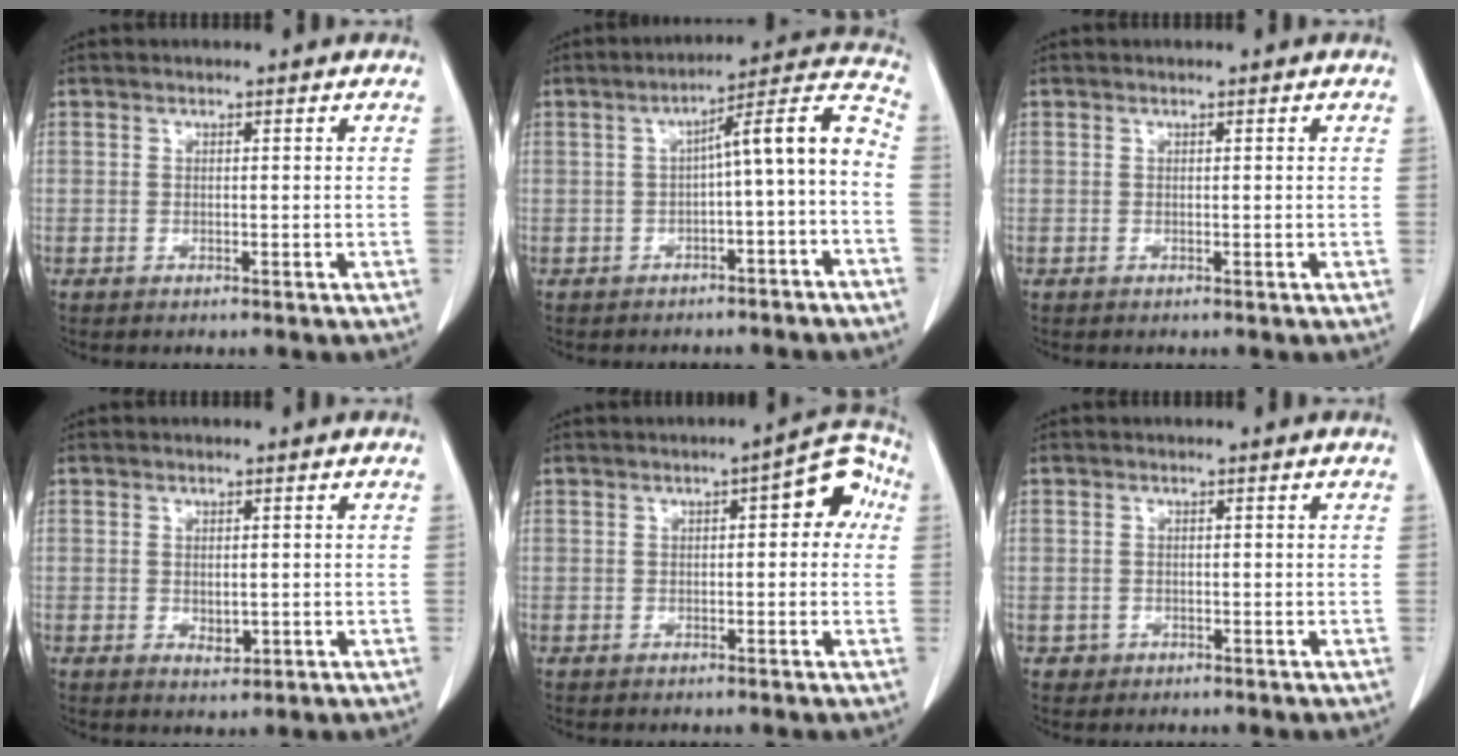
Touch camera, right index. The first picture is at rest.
{"total": 9.7, "force": [-2.4, 0.7, 9.3], "torque": [-0.125, 0.039, -0.034]}
{"total": 0.0}
{"total": 2.2, "force": [-0.2, 1.3, 1.8], "torque": [-0.027, -0.005, 0.004]}
{"total": 6.7, "force": [1.4, 2.3, 6.1], "torque": [-0.062, 0.031, 0.009]}
{"total": 1.2, "force": [-0.5, 1.1, -0.1], "torque": [0.000, 0.006, -0.008]}